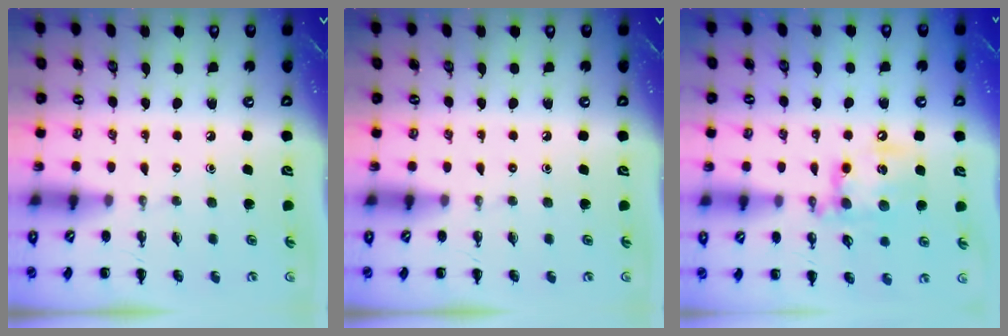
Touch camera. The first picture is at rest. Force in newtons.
{"total": 0.0}
{"total": 14.7, "press": 14.5, "slide": 2.7}